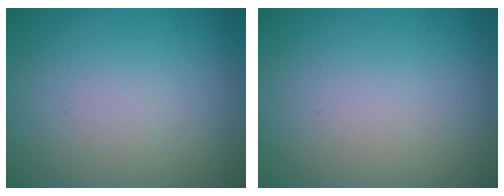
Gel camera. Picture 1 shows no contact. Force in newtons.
{"total": 0.0}